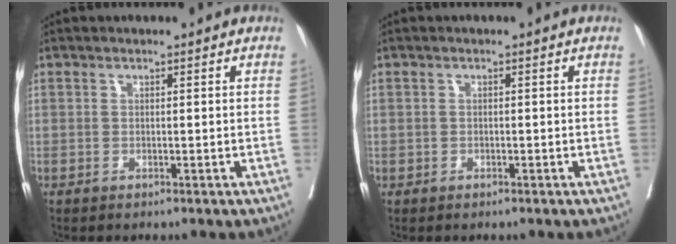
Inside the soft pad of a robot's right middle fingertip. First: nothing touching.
{"total": 0.6, "force": [-0.2, 0.5, 0.1], "torque": [-0.001, 0.004, -0.003]}